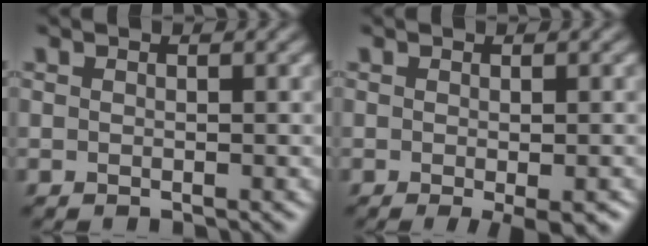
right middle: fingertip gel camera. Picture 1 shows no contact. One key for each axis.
{"total": 2.5, "fx": -1.1, "fy": 0.3, "fz": 2.2, "tx": -0.034, "ty": -0.005, "tz": -0.012}